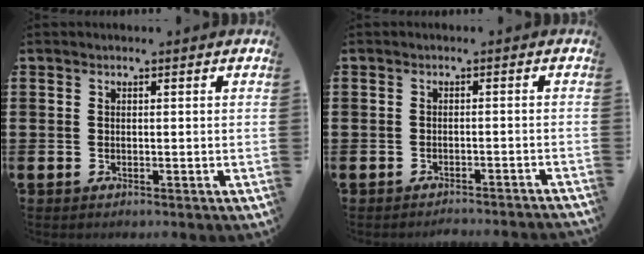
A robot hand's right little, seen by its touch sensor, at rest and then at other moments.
{"total": 1.2, "force": [-1.2, -0.2, 0.0], "torque": [0.000, 0.005, -0.026]}